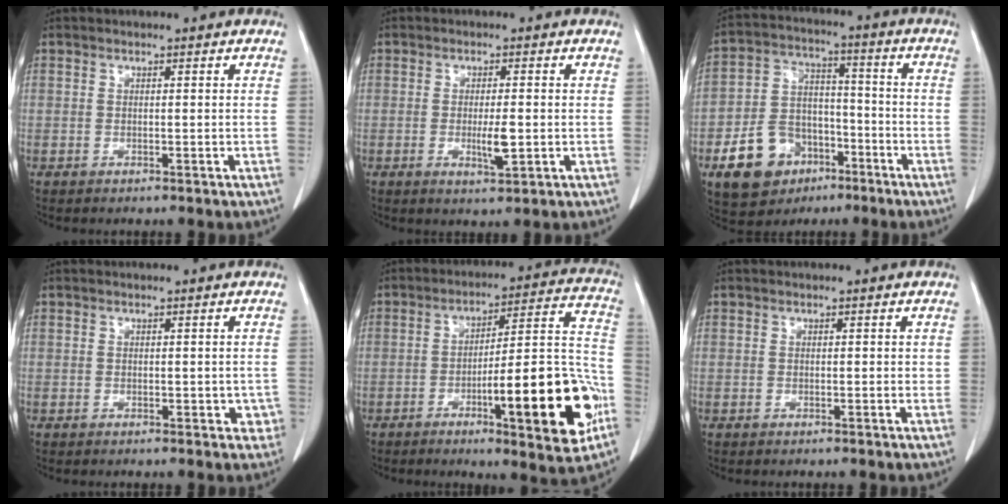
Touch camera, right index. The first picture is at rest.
{"total": 3.7, "force": [-0.6, 0.6, 3.6], "torque": [-0.066, -0.006, -0.008]}
{"total": 12.3, "force": [-6.2, 8.8, 5.9], "torque": [-0.123, 0.020, -0.099]}
{"total": 2.5, "force": [-0.4, 1.8, 1.7], "torque": [-0.003, 0.007, -0.001]}
{"total": 20.0, "force": [-7.0, 3.0, 18.5], "torque": [-0.223, 0.017, -0.092]}
{"total": 0.7, "force": [0.2, 0.4, 0.5], "torque": [-0.004, 0.002, 0.003]}